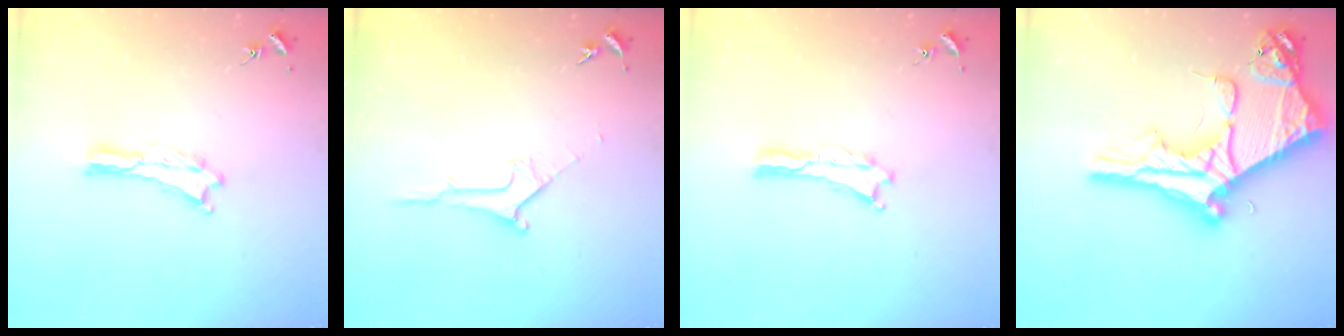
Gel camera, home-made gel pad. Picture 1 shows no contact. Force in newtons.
{"total": 1.8, "press": 1.7, "slide": 0.2}
{"total": 0.0}
{"total": 14.2, "press": 14.1, "slide": 1.3}